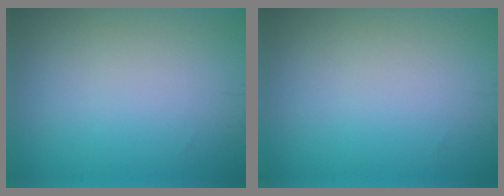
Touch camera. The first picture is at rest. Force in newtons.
{"total": 0.0}